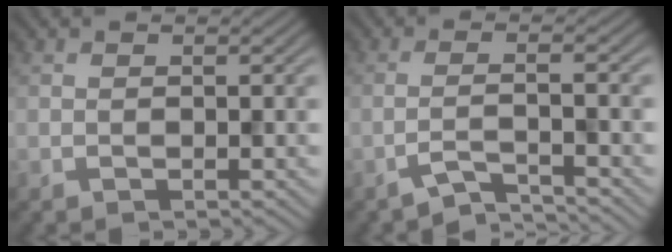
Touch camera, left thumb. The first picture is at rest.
{"total": 3.5, "force": [-2.8, 0.3, 2.0], "torque": [-0.017, 0.011, -0.076]}